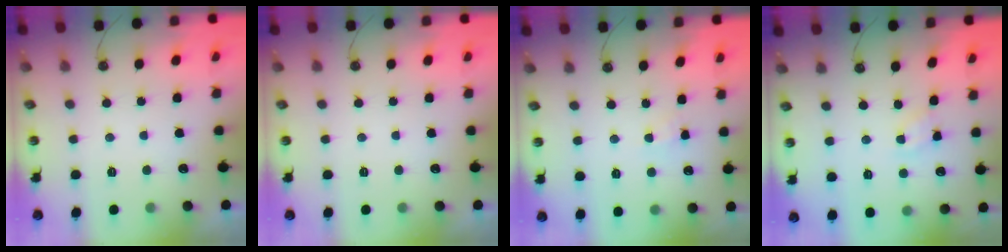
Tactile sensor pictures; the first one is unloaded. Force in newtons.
{"total": 0.0}
{"total": 2.0, "press": 2.0, "slide": 0.3}
{"total": 3.6, "press": 3.6, "slide": 0.5}